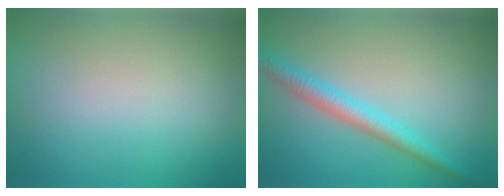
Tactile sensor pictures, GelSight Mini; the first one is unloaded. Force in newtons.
{"total": 2.9, "press": 2.9, "slide": 0.2}